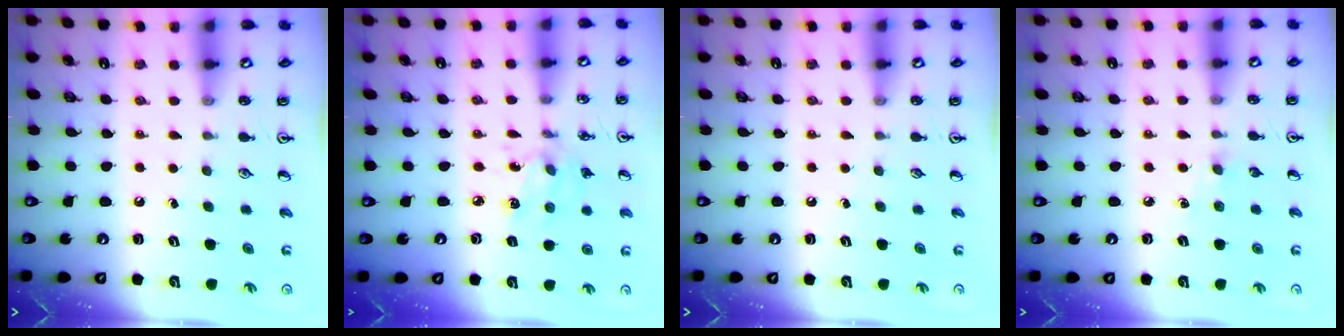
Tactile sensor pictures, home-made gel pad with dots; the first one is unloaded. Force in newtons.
{"total": 4.2, "press": 3.9, "slide": 1.5}
{"total": 0.0}
{"total": 3.6, "press": 3.6, "slide": 0.5}